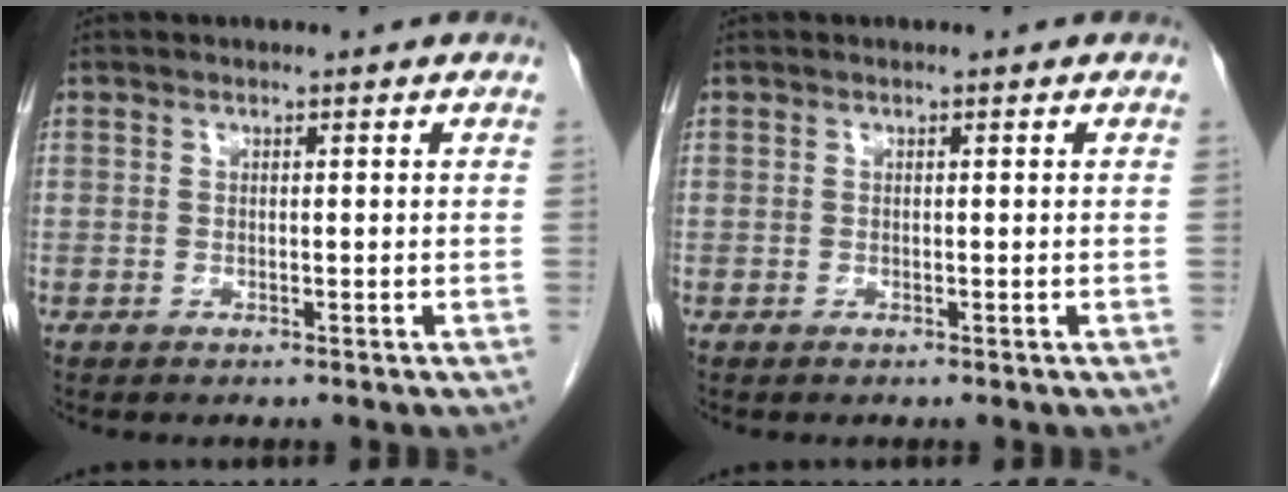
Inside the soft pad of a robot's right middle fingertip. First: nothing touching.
{"total": 0.0}